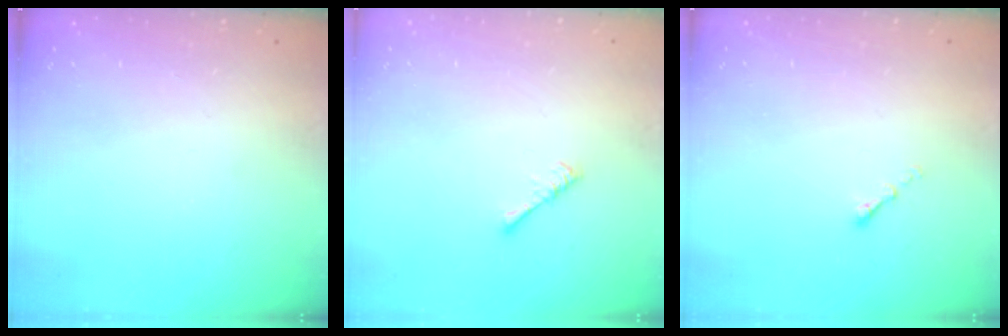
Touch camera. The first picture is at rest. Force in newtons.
{"total": 0.8, "press": 0.8, "slide": 0.3}
{"total": 1.1, "press": 1.0, "slide": 0.5}